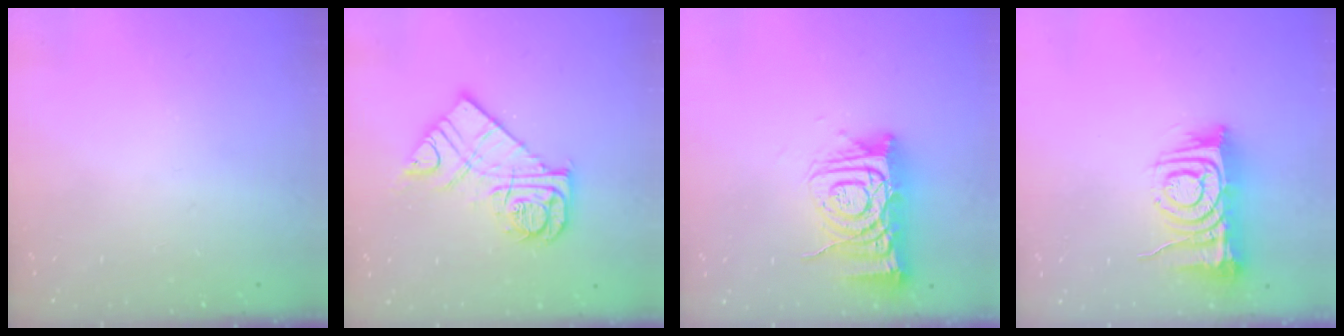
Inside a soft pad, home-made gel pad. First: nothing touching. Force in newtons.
{"total": 13.9, "press": 13.8, "slide": 1.5}
{"total": 12.6, "press": 12.6, "slide": 1.1}
{"total": 10.2, "press": 10.2, "slide": 1.2}